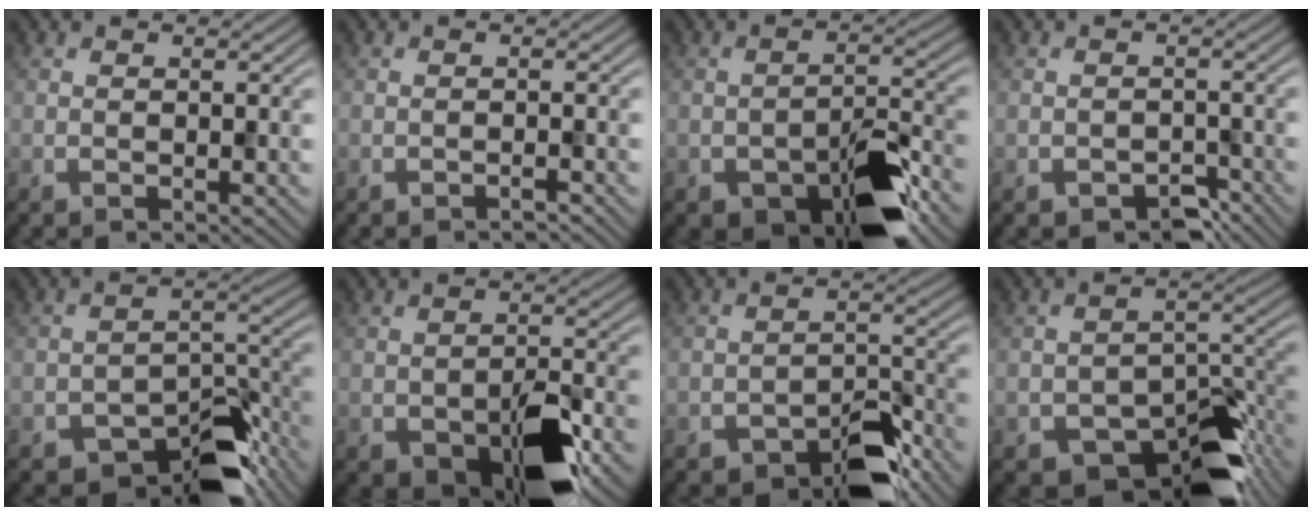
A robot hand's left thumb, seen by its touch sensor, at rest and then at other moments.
{"total": 0.8, "force": [-0.7, 0.0, 0.4], "torque": [-0.003, 0.002, -0.014]}
{"total": 9.4, "force": [-4.7, 4.2, 6.9], "torque": [-0.104, -0.001, -0.075]}
{"total": 3.0, "force": [-2.1, 1.6, 1.4], "torque": [-0.022, -0.004, -0.032]}
{"total": 9.7, "force": [-7.1, 4.3, 5.0], "torque": [-0.056, -0.010, -0.121]}
{"total": 8.9, "force": [-3.9, 4.2, 6.8], "torque": [-0.114, -0.009, -0.053]}
{"total": 7.2, "force": [-5.0, 3.1, 4.2], "torque": [-0.056, 0.004, -0.088]}
{"total": 12.1, "force": [-8.0, 5.7, 7.1], "torque": [-0.096, -0.019, -0.130]}